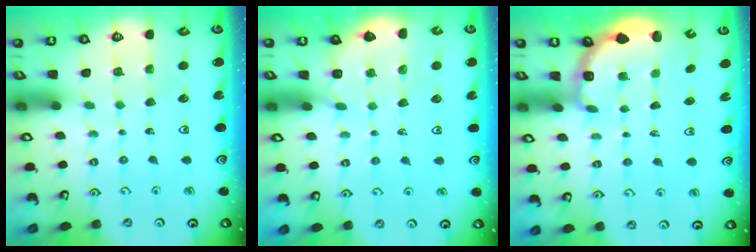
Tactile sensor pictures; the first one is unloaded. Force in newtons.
{"total": 2.3, "press": 2.3, "slide": 0.2}
{"total": 2.8, "press": 2.5, "slide": 1.4}